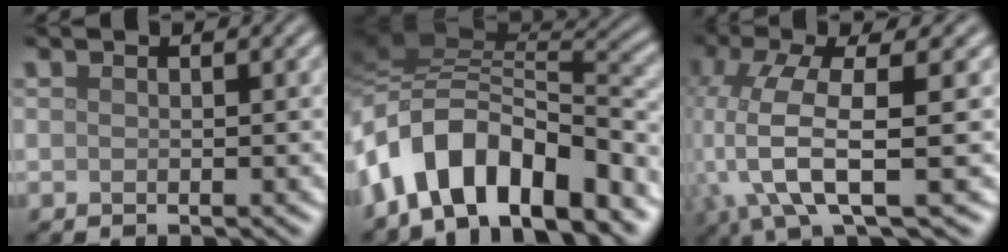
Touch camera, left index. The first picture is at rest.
{"total": 11.1, "force": [-6.3, 4.9, 7.7], "torque": [-0.119, 0.017, -0.119]}
{"total": 8.5, "force": [-1.3, 2.6, 8.0], "torque": [-0.177, 0.000, -0.028]}